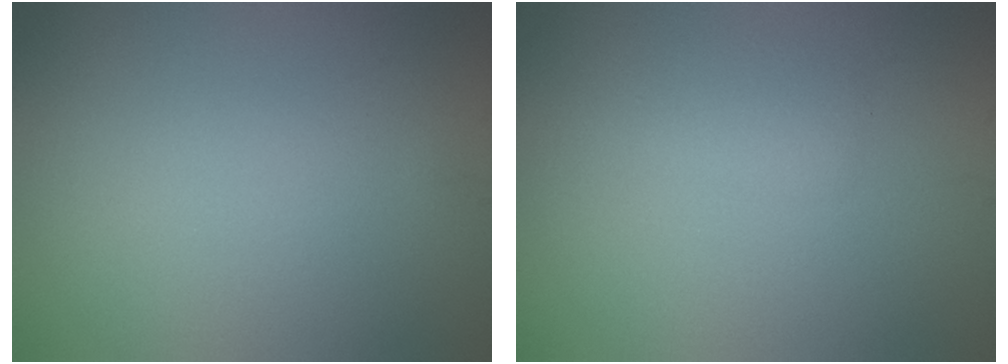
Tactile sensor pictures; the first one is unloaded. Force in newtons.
{"total": 1.6, "press": 1.6, "slide": 0.1}